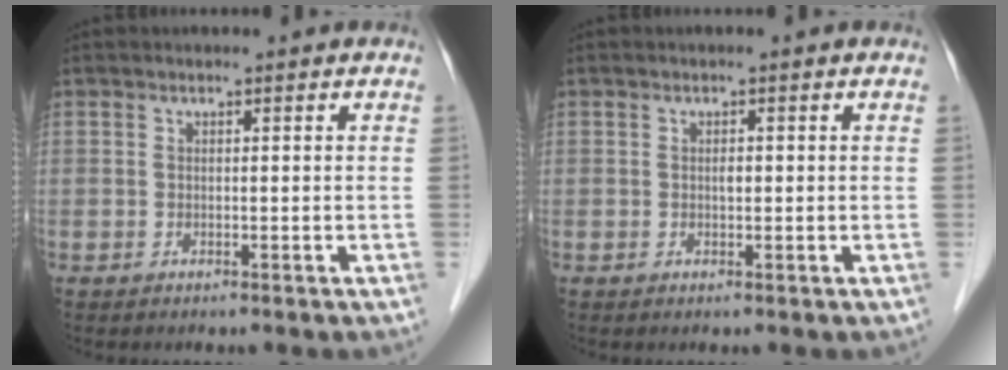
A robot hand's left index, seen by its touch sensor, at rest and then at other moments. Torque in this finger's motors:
{"motor_torque": [0.26, 0.19, 0.02, 0.00]}